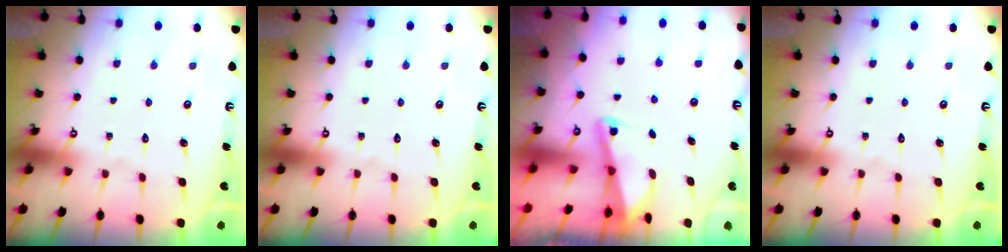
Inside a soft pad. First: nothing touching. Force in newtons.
{"total": 0.0}
{"total": 2.1, "press": 2.0, "slide": 0.3}
{"total": 0.0}